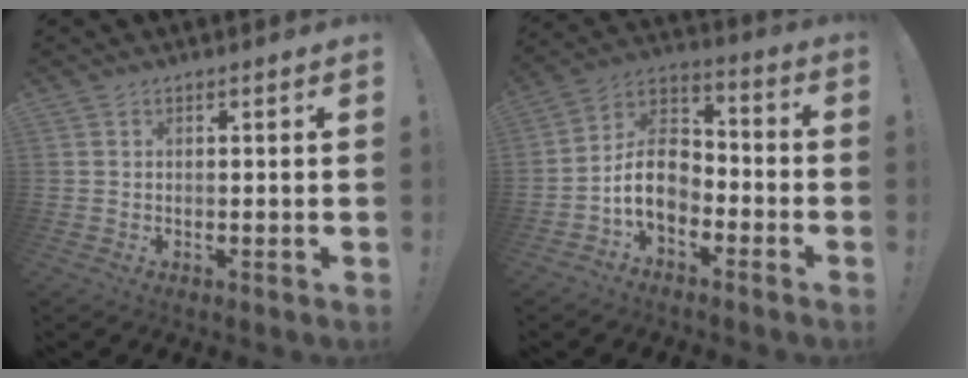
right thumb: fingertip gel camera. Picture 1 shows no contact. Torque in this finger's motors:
{"motor_torque": [1.93, 1.01, 1.10, -1.20, 0.14]}